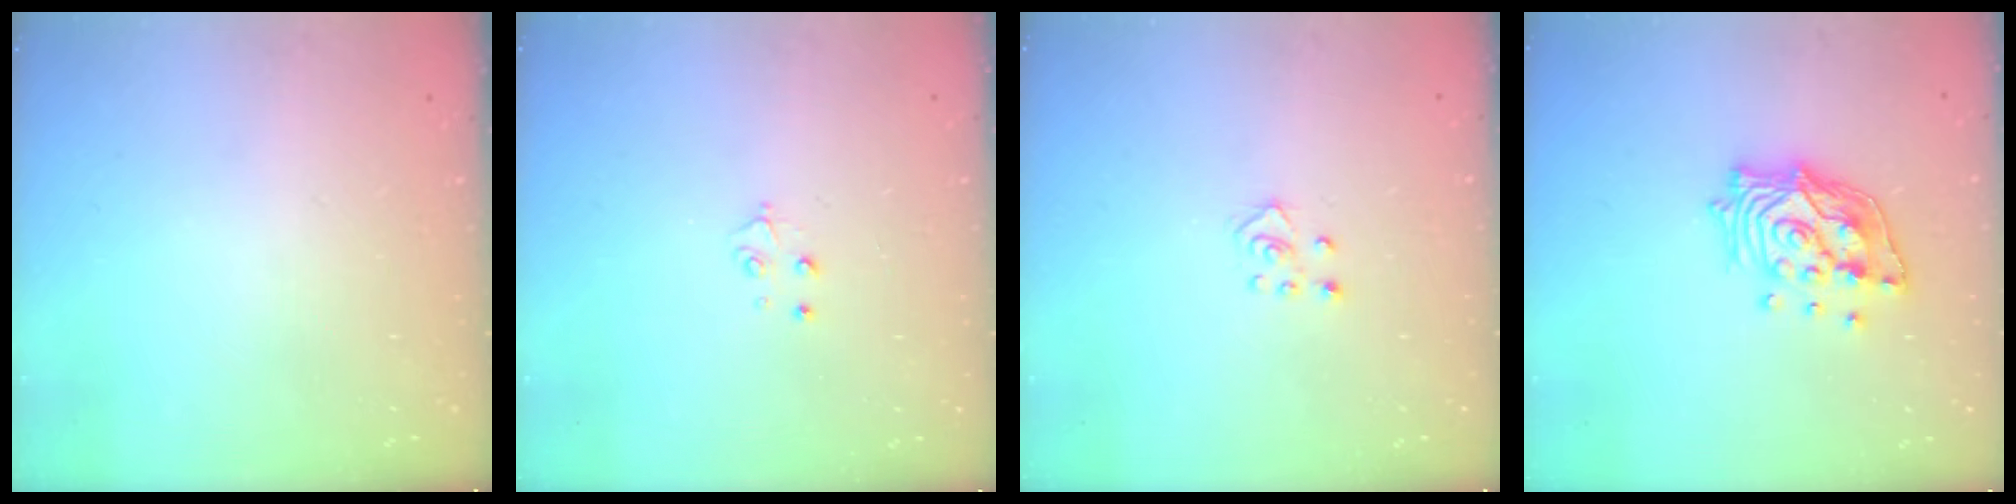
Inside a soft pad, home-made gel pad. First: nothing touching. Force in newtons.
{"total": 3.3, "press": 3.3, "slide": 0.2}
{"total": 3.0, "press": 3.0, "slide": 0.3}
{"total": 13.9, "press": 13.7, "slide": 2.2}